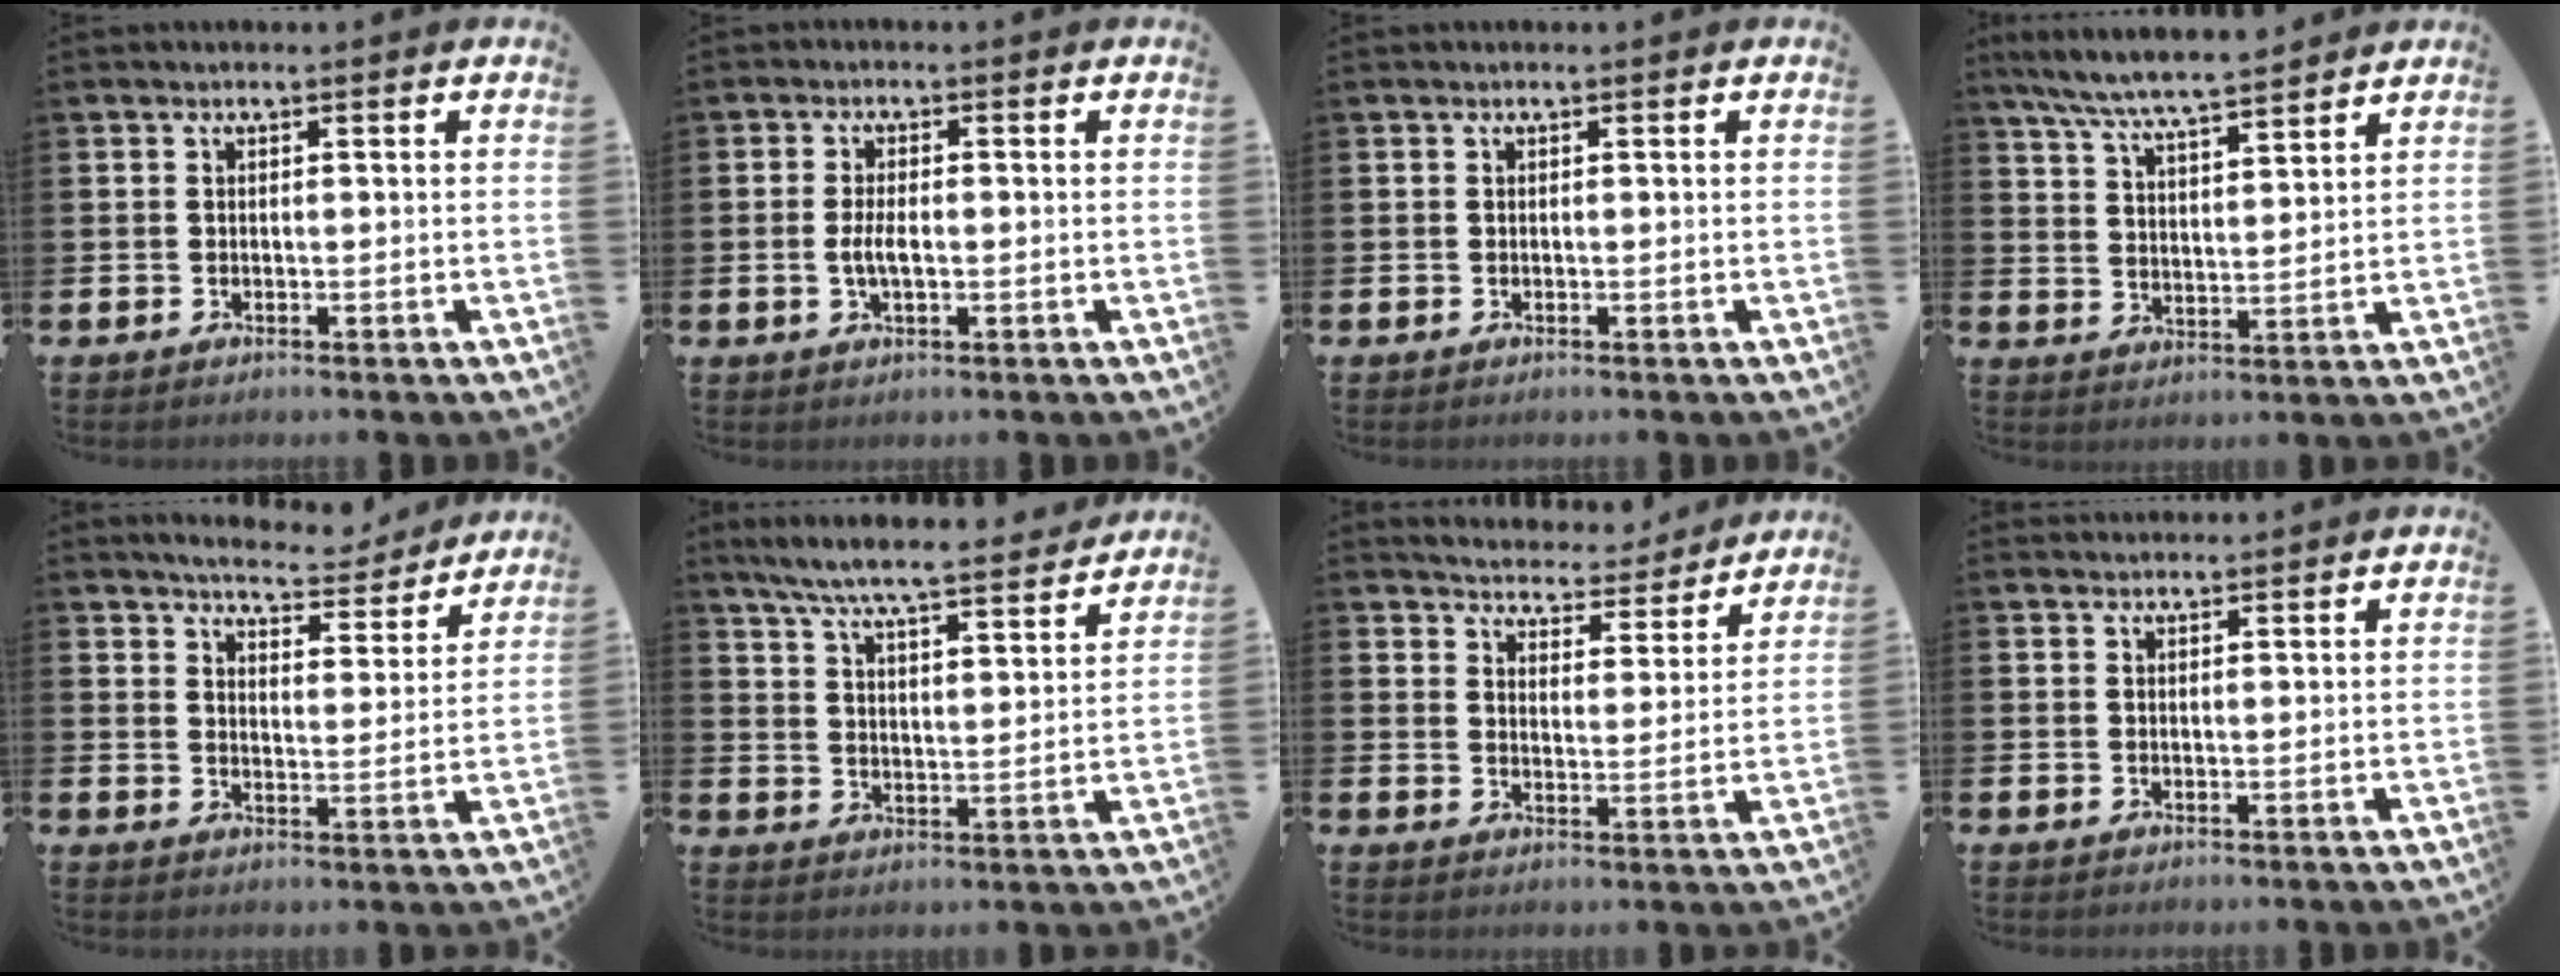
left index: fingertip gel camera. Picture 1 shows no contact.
{"total": 3.0, "force": [-0.3, 1.2, 2.7], "torque": [-0.051, 0.001, -0.007]}
{"total": 0.0}
{"total": 7.3, "force": [7.0, 0.3, 2.0], "torque": [-0.070, -0.035, 0.126]}
{"total": 6.0, "force": [5.9, 0.9, 1.0], "torque": [-0.033, -0.040, 0.101]}
{"total": 7.5, "force": [7.0, 0.2, 2.5], "torque": [-0.076, -0.045, 0.122]}
{"total": 5.3, "force": [5.2, 1.0, 0.0], "torque": [-0.016, -0.046, 0.087]}
{"total": 1.3, "force": [1.2, 0.2, 0.0], "torque": [0.005, -0.003, 0.021]}